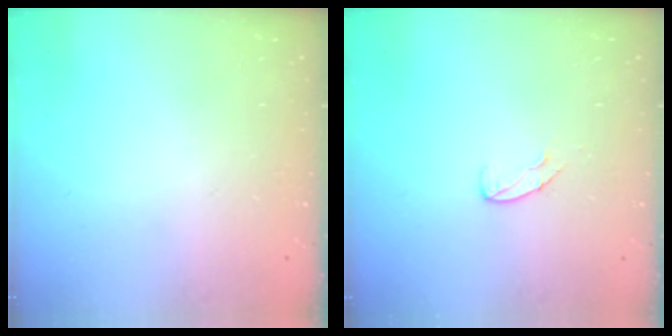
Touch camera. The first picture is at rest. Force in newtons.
{"total": 4.2, "press": 4.2, "slide": 0.4}